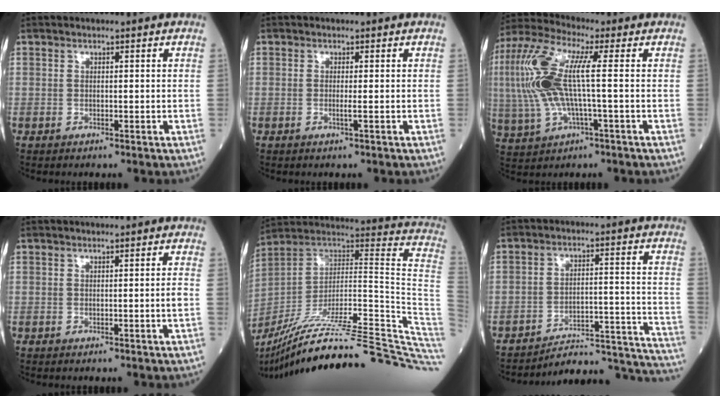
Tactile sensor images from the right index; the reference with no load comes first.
{"total": 1.1, "force": [-0.2, -0.3, 1.0], "torque": [-0.022, -0.002, -0.006]}
{"total": 13.1, "force": [0.8, 2.7, 12.8], "torque": [-0.300, 0.023, 0.012]}
{"total": 1.1, "force": [-0.3, -0.4, 1.0], "torque": [-0.013, -0.002, -0.004]}
{"total": 38.8, "force": [-31.7, 2.0, 22.3], "torque": [-0.209, -0.029, -0.447]}
{"total": 17.7, "force": [-17.6, 0.9, 1.8], "torque": [0.021, 0.048, -0.232]}